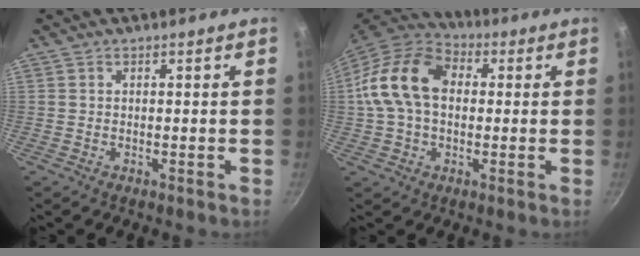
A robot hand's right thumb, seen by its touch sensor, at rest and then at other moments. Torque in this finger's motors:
{"motor_torque": [1.15, 2.70, 1.20, -0.60, 0.14]}